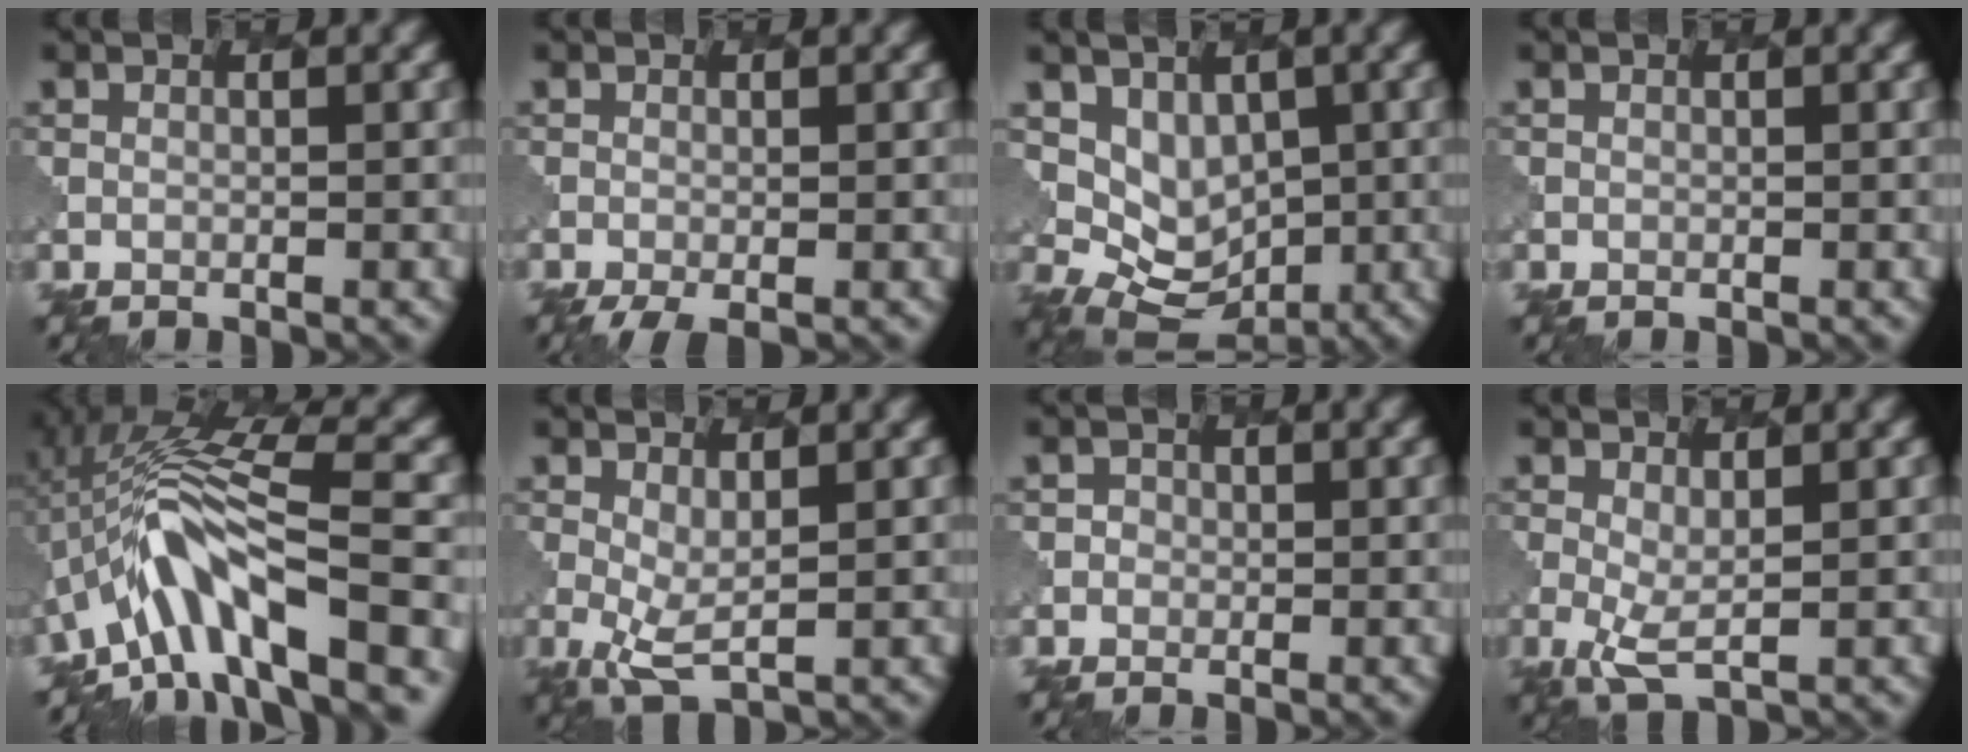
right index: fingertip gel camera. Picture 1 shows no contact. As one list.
[{"total": 2.3, "force": [-1.4, 0.5, 1.7], "torque": [-0.030, -0.004, -0.025]}, {"total": 6.2, "force": [1.2, 4.9, 3.5], "torque": [-0.054, -0.004, 0.033]}, {"total": 0.0}, {"total": 10.0, "force": [-3.4, 2.7, 9.0], "torque": [-0.147, 0.020, -0.060]}, {"total": 2.8, "force": [0.3, 1.1, 2.5], "torque": [-0.063, -0.011, 0.007]}, {"total": 1.6, "force": [-0.3, 1.5, 0.1], "torque": [0.015, 0.007, -0.009]}, {"total": 2.5, "force": [0.1, 0.9, 2.3], "torque": [-0.058, -0.013, 0.002]}]